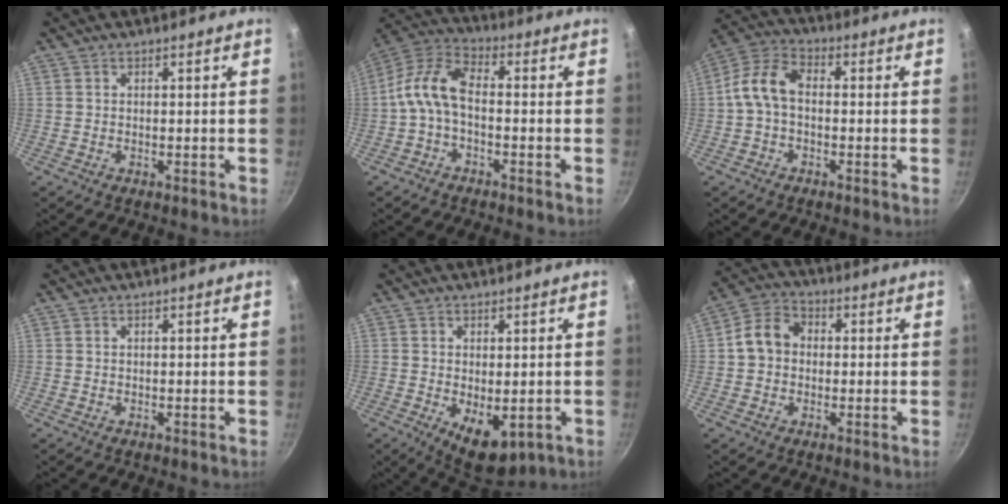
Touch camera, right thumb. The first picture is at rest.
{"total": 10.0, "force": [-1.2, 5.4, 8.3], "torque": [-0.169, 0.034, -0.034]}
{"total": 8.7, "force": [-0.4, 5.5, 6.8], "torque": [-0.131, 0.029, -0.020]}
{"total": 0.0}
{"total": 8.1, "force": [-2.2, 4.2, 6.6], "torque": [-0.088, -0.011, -0.015]}
{"total": 7.7, "force": [0.1, 6.3, 4.4], "torque": [-0.067, 0.026, -0.011]}